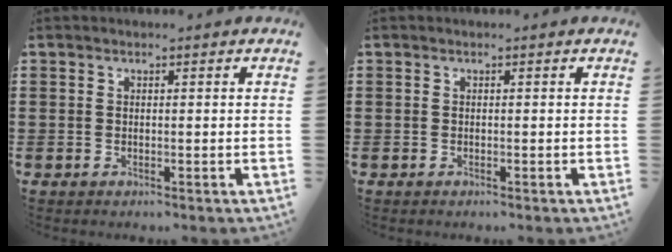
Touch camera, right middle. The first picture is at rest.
{"total": 0.0}